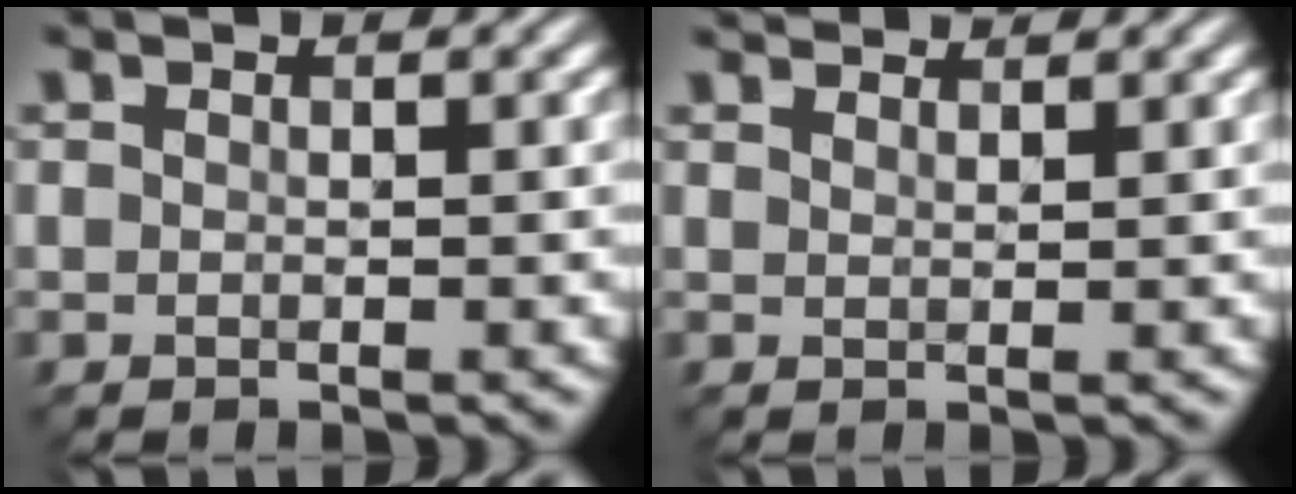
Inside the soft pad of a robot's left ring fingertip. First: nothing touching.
{"total": 3.3, "force": [3.0, 0.7, 1.1], "torque": [-0.009, 0.003, 0.031]}